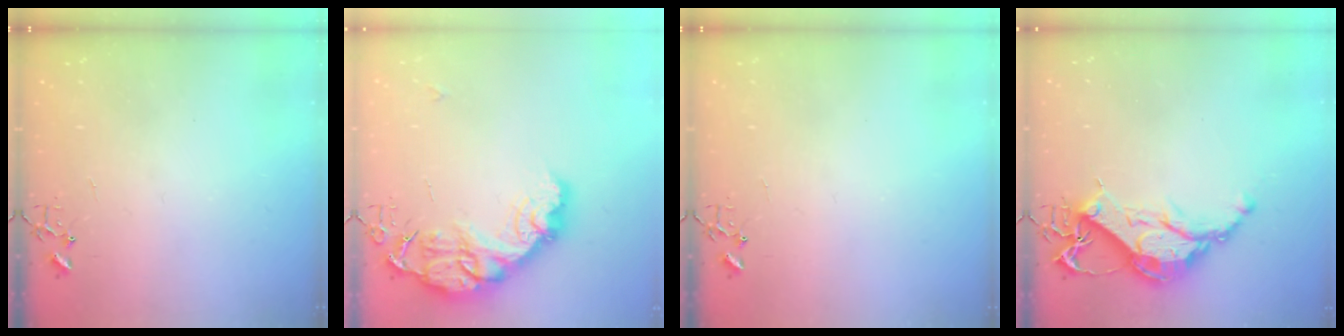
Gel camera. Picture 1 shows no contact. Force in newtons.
{"total": 18.2, "press": 18.2, "slide": 1.3}
{"total": 0.0}
{"total": 13.8, "press": 13.8, "slide": 1.1}